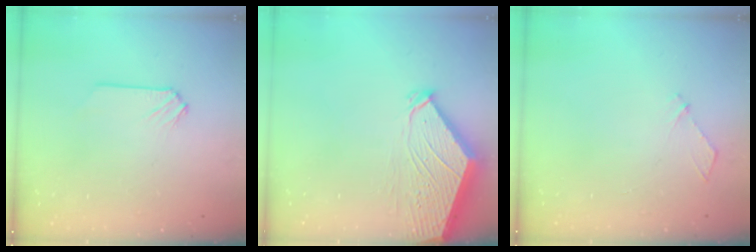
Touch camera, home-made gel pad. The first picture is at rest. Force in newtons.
{"total": 3.1, "press": 3.1, "slide": 0.4}
{"total": 4.2, "press": 4.1, "slide": 0.6}